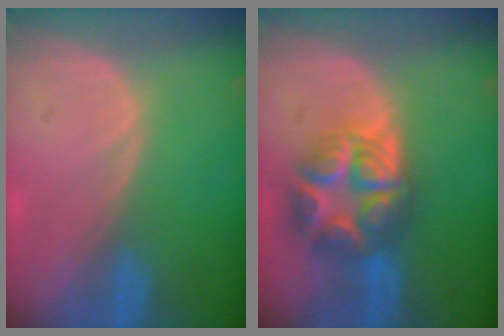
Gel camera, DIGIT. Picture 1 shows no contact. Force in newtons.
{"total": 9.0, "press": 9.0, "slide": 0.5}